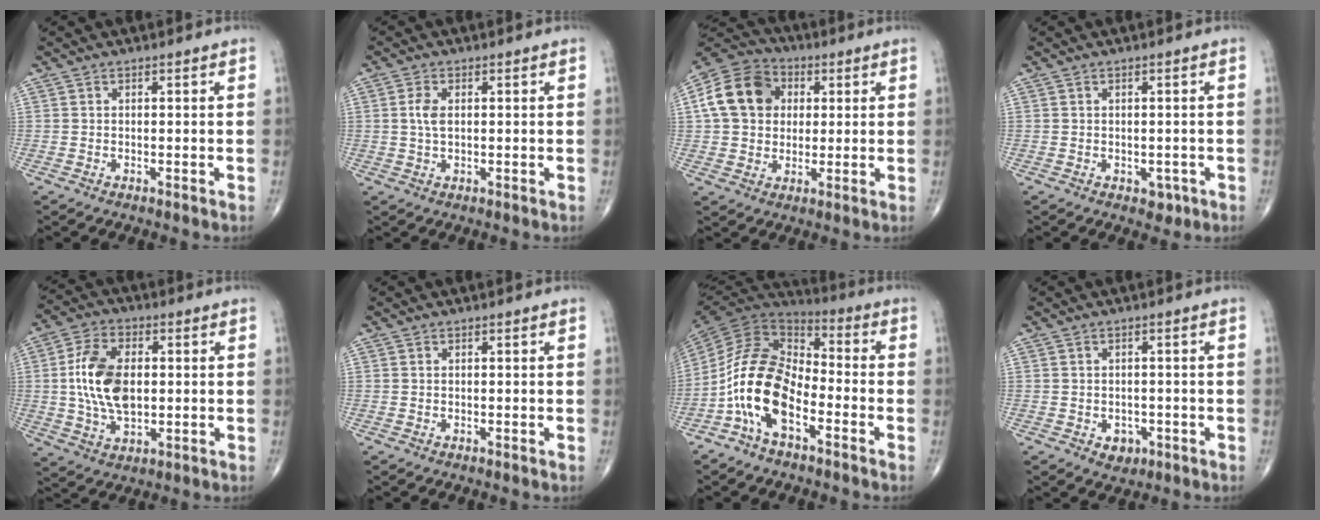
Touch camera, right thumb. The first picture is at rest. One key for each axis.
{"total": 3.3, "fx": 0.5, "fy": 1.8, "fz": 2.8, "tx": -0.062, "ty": 0.002, "tz": 0.010}
{"total": 13.6, "fx": 2.5, "fy": 11.0, "fz": 7.6, "tx": -0.127, "ty": 0.012, "tz": 0.034}
{"total": 2.0, "fx": -0.7, "fy": 1.6, "fz": 1.1, "tx": 0.003, "ty": 0.002, "tz": -0.002}
{"total": 13.0, "fx": 0.7, "fy": 7.7, "fz": 10.5, "tx": -0.195, "ty": 0.004, "tz": 0.016}
{"total": 0.0}
{"total": 15.4, "fx": -5.7, "fy": 8.3, "fz": 11.6, "tx": -0.210, "ty": 0.056, "tz": -0.116}
{"total": 3.1, "fx": -1.1, "fy": 2.5, "fz": 1.5, "tx": -0.002, "ty": 0.004, "tz": -0.007}